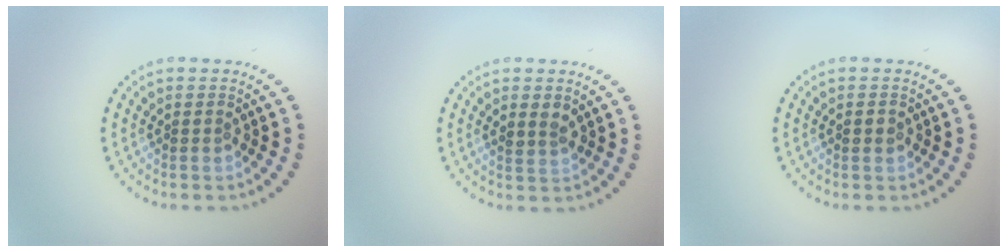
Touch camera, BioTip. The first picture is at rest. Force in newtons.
{"total": 1.3, "press": 1.2, "slide": 0.6}
{"total": 1.2, "press": 1.2, "slide": 0.0}